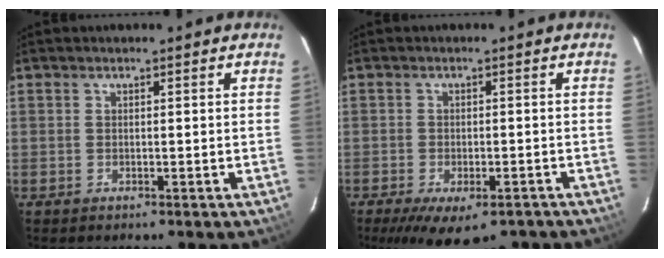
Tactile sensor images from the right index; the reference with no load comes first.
{"total": 11.2, "force": [-7.8, 4.6, 6.6], "torque": [-0.128, -0.027, -0.111]}